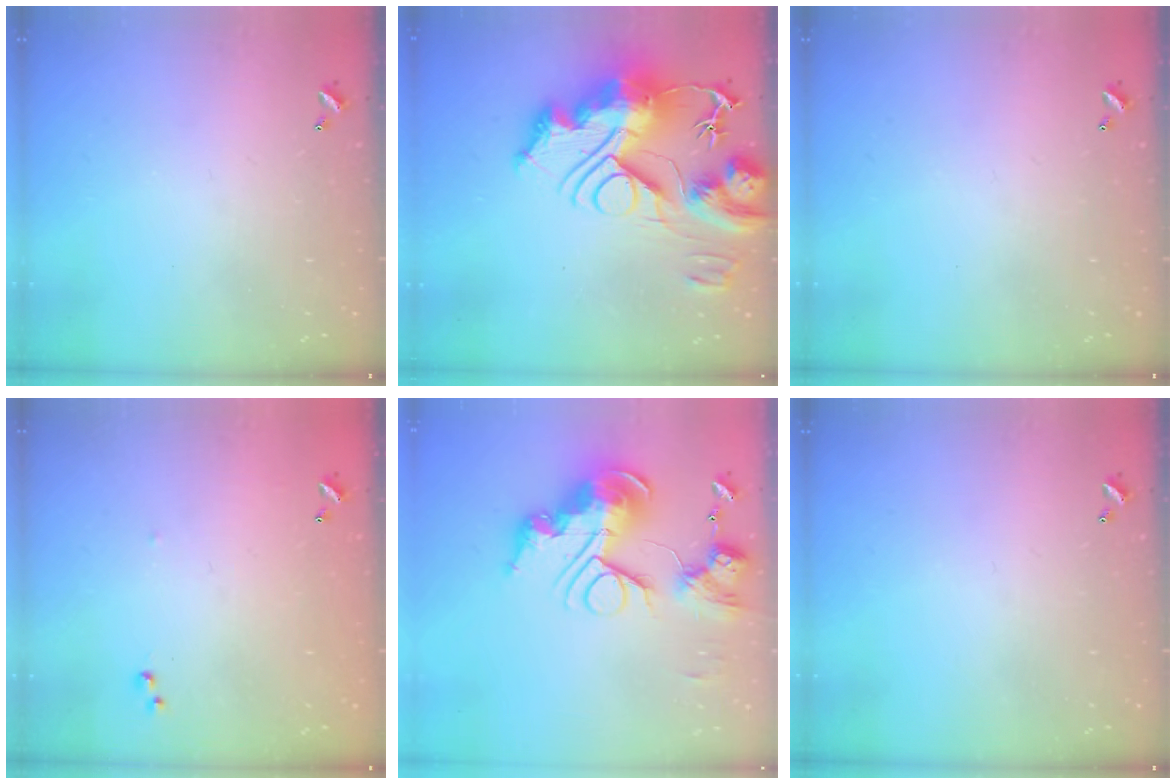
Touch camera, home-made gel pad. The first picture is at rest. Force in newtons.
{"total": 0.5, "press": 0.5, "slide": 0.0}
{"total": 0.0}
{"total": 5.4, "press": 5.4, "slide": 0.6}
{"total": 0.7, "press": 0.7, "slide": 0.0}
{"total": 0.0}